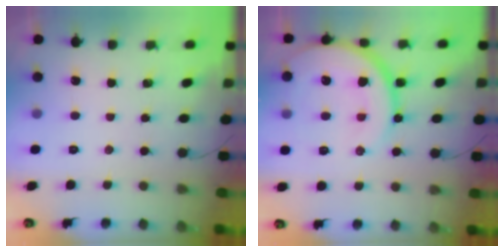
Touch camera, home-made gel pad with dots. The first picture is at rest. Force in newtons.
{"total": 18.2, "press": 18.1, "slide": 2.0}